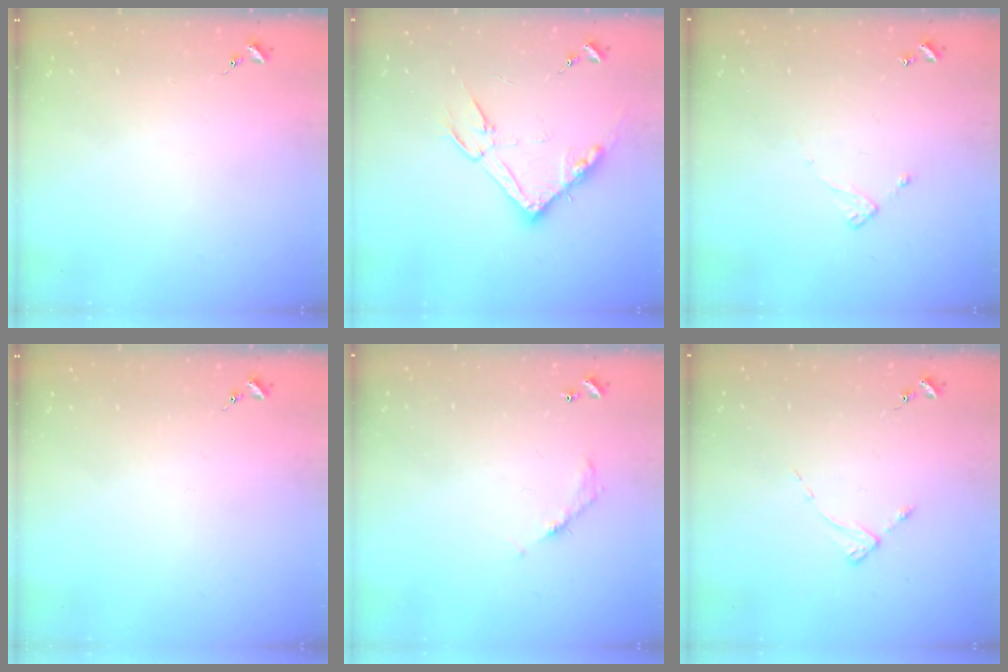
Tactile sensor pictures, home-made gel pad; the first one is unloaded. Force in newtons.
{"total": 14.8, "press": 14.8, "slide": 0.4}
{"total": 5.8, "press": 5.8, "slide": 0.5}
{"total": 0.0}
{"total": 5.8, "press": 5.8, "slide": 0.2}
{"total": 2.1, "press": 2.0, "slide": 0.4}